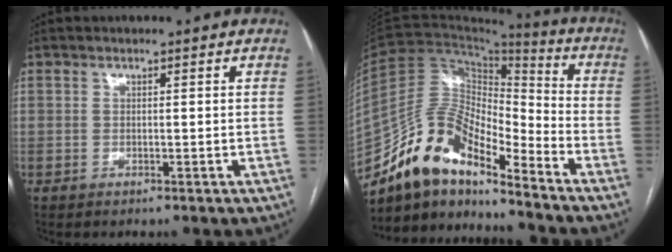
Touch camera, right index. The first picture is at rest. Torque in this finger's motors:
{"motor_torque": [1.05, -1.08, 0.53, 0.21]}